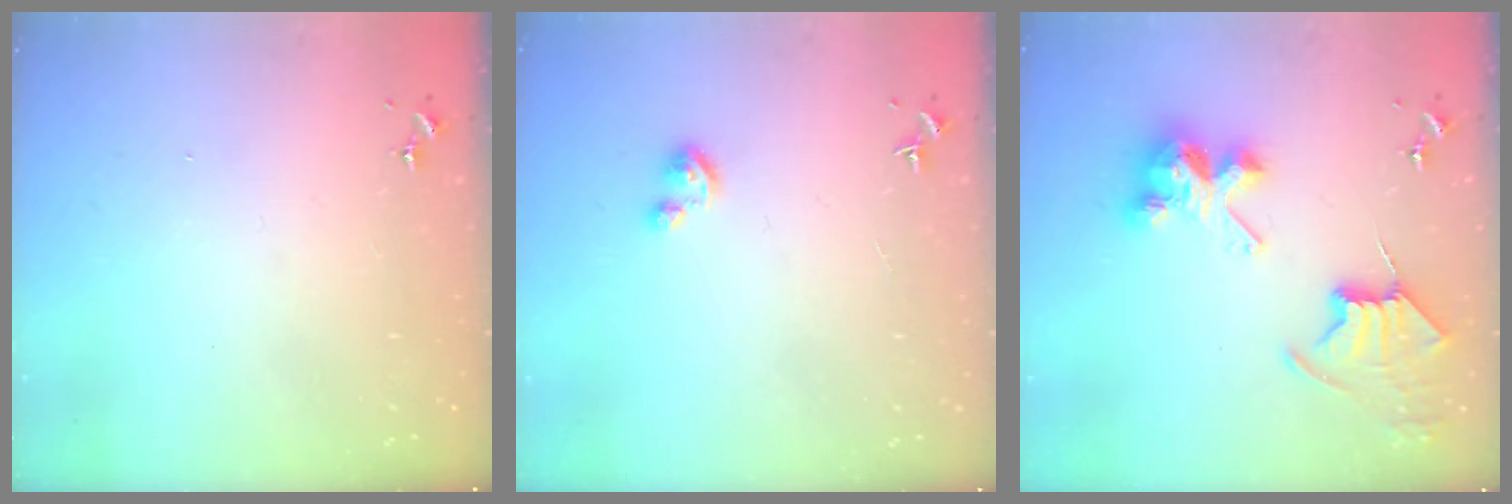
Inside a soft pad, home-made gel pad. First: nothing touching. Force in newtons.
{"total": 2.8, "press": 2.8, "slide": 0.2}
{"total": 10.9, "press": 10.8, "slide": 1.3}